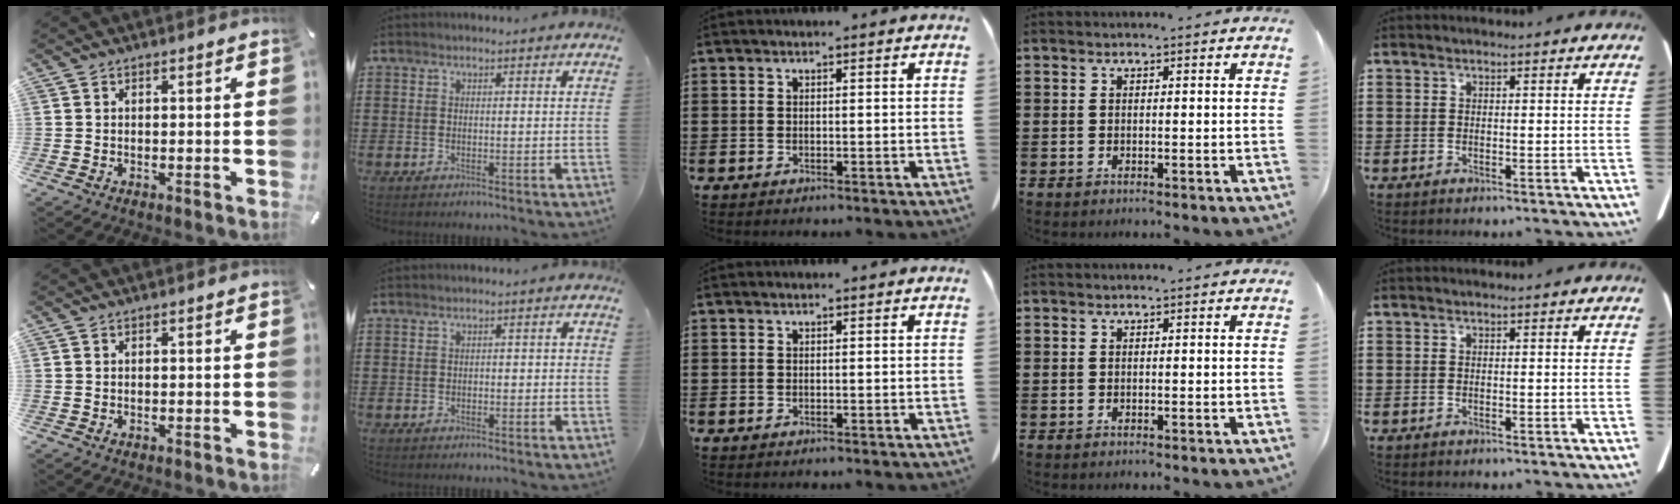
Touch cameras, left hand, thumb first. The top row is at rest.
{"index": {"total": 1.0, "force": [-0.7, 0.5, 0.5], "torque": [-0.014, 0.002, -0.017]}}